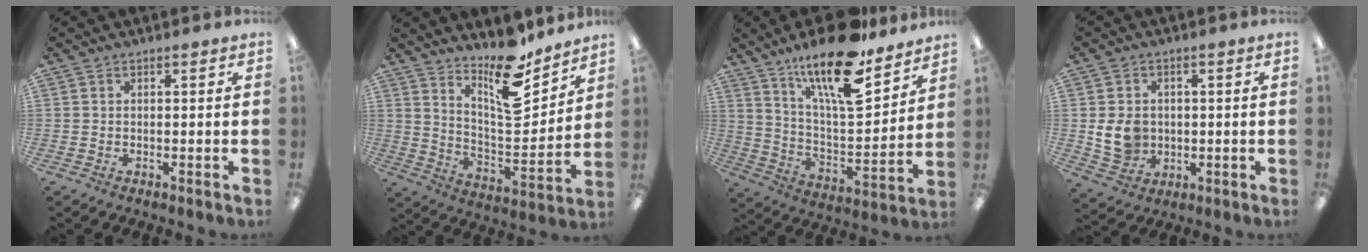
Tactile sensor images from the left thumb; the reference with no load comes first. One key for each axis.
{"total": 15.3, "fx": 11.6, "fy": 5.0, "fz": 8.6, "tx": -0.136, "ty": -0.089, "tz": 0.199}
{"total": 20.9, "fx": 15.2, "fy": 6.3, "fz": 12.9, "tx": -0.228, "ty": -0.095, "tz": 0.256}
{"total": 7.9, "fx": 0.0, "fy": 6.7, "fz": 4.2, "tx": -0.088, "ty": 0.010, "tz": 0.004}